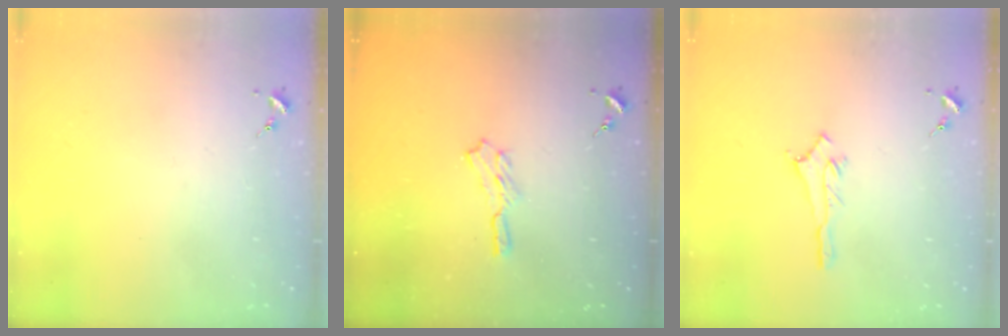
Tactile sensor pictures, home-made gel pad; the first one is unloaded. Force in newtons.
{"total": 5.5, "press": 5.5, "slide": 0.6}
{"total": 2.9, "press": 2.8, "slide": 0.4}